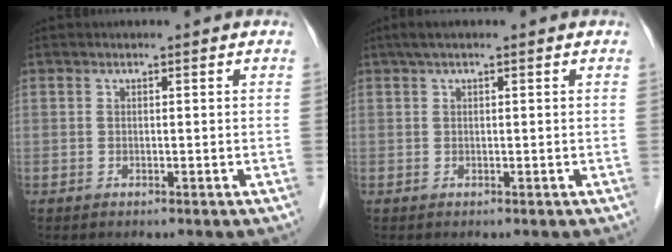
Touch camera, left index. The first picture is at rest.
{"total": 2.1, "force": [1.4, 0.3, 1.6], "torque": [-0.030, 0.025, 0.021]}